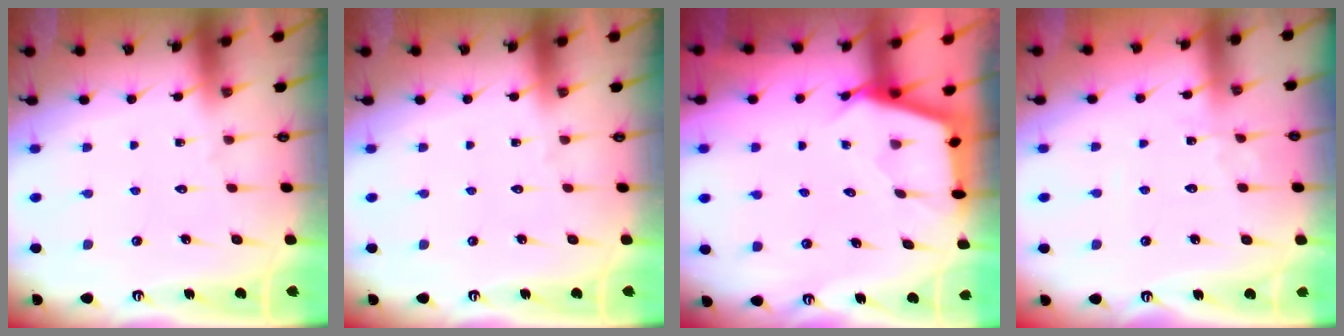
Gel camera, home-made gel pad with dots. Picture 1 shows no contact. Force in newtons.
{"total": 0.0}
{"total": 2.4, "press": 2.4, "slide": 0.2}
{"total": 2.2, "press": 2.2, "slide": 0.3}